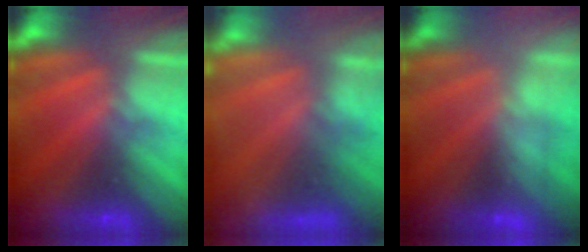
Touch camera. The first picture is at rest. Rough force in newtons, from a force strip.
{"total": 8.2}
{"total": 2.4}